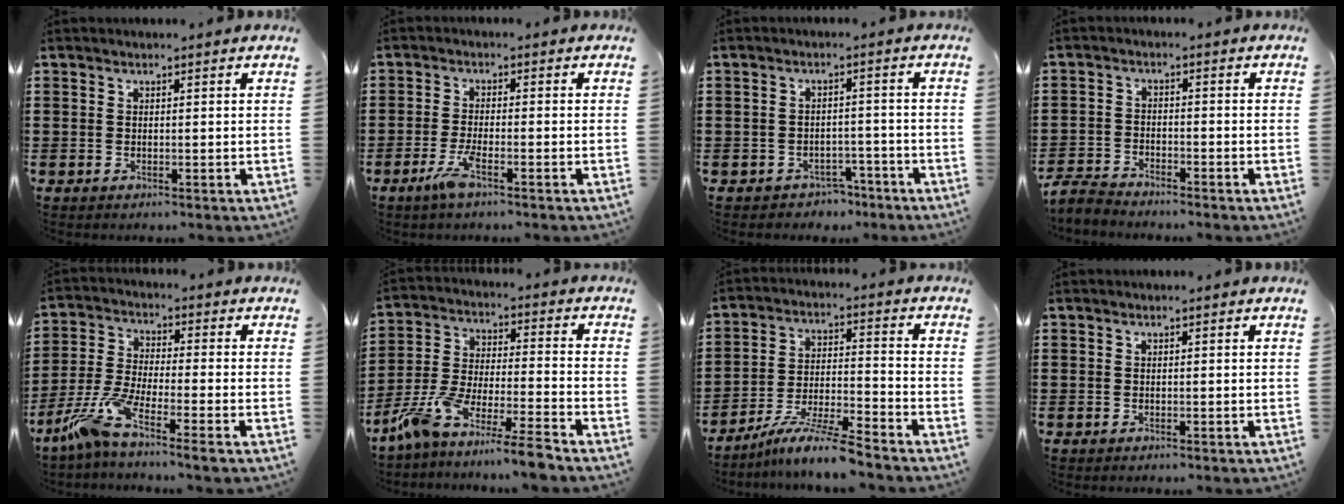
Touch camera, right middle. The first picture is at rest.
{"total": 3.8, "force": [-2.2, 0.4, 3.1], "torque": [-0.073, -0.009, -0.043]}
{"total": 2.5, "force": [-2.4, 0.8, 0.0], "torque": [-0.010, 0.002, -0.051]}
{"total": 3.2, "force": [-3.1, 0.5, 0.5], "torque": [-0.027, -0.003, -0.069]}
{"total": 7.0, "force": [-5.1, 0.9, 4.7], "torque": [-0.119, -0.015, -0.104]}
{"total": 8.9, "force": [-8.1, -0.7, 3.7], "torque": [-0.078, -0.003, -0.164]}
{"total": 8.2, "force": [-7.1, -0.2, 4.1], "torque": [-0.081, -0.006, -0.136]}
{"total": 0.0}